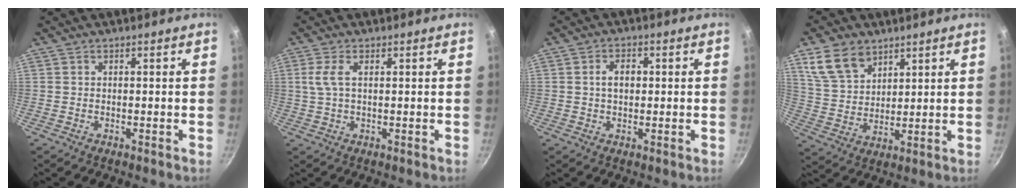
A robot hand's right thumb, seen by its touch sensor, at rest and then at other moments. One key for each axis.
{"total": 3.9, "fx": 1.0, "fy": 1.8, "fz": 3.3, "tx": -0.074, "ty": 0.006, "tz": 0.019}
{"total": 3.9, "fx": 0.5, "fy": 2.6, "fz": 2.9, "tx": -0.035, "ty": 0.009, "tz": 0.006}
{"total": 9.9, "fx": 5.9, "fy": 6.4, "fz": 4.8, "tx": -0.069, "ty": -0.020, "tz": 0.124}